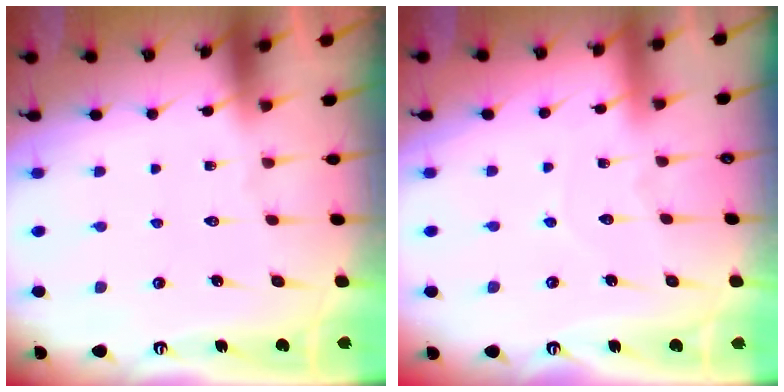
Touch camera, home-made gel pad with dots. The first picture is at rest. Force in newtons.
{"total": 4.3, "press": 4.3, "slide": 0.1}